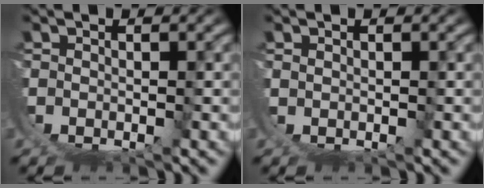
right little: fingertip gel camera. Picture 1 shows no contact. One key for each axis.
{"total": 1.1, "fx": 0.7, "fy": -0.8, "fz": -0.3, "tx": 0.010, "ty": 0.003, "tz": 0.017}